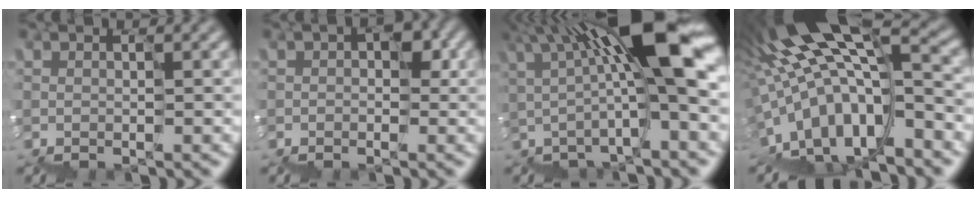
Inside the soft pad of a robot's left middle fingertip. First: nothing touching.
{"total": 1.6, "force": [0.0, 1.0, 1.2], "torque": [-0.033, 0.012, -0.007]}
{"total": 10.2, "force": [2.6, 2.4, 9.6], "torque": [-0.148, 0.035, 0.042]}
{"total": 11.7, "force": [-3.4, 3.8, 10.5], "torque": [-0.196, 0.034, -0.054]}